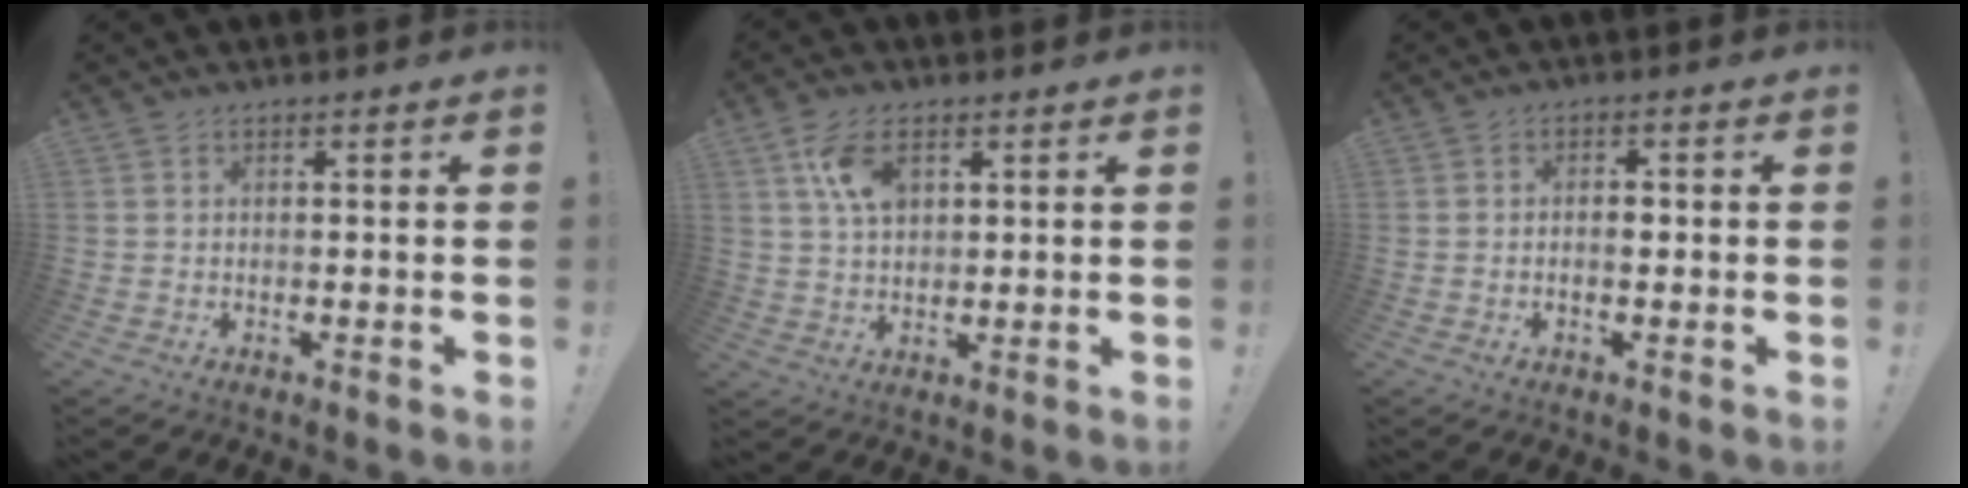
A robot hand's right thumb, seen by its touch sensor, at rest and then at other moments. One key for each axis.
{"total": 8.5, "fx": 3.5, "fy": 5.0, "fz": 5.9, "tx": -0.111, "ty": -0.006, "tz": 0.067}
{"total": 2.2, "fx": -0.5, "fy": 1.3, "fz": 1.7, "tx": -0.016, "ty": 0.004, "tz": -0.013}